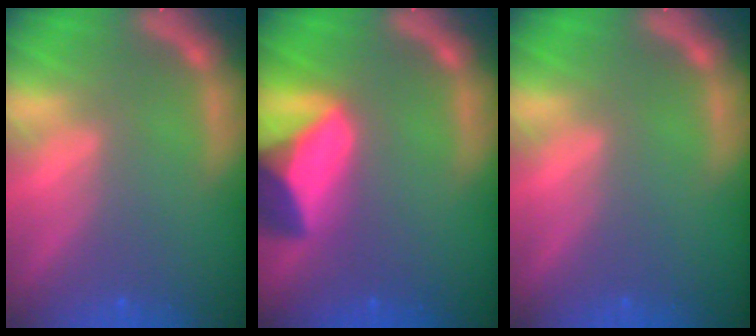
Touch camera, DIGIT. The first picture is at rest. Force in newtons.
{"total": 10.0}
{"total": 0.0}